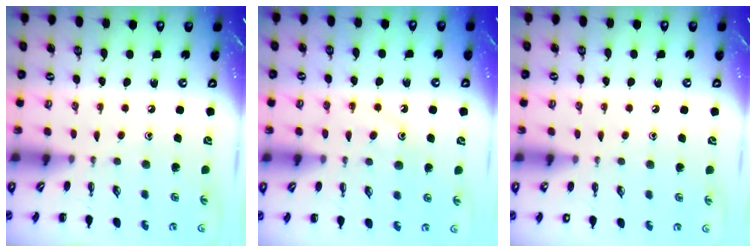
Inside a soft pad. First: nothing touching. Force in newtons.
{"total": 10.3, "press": 10.3, "slide": 0.7}
{"total": 2.1, "press": 2.0, "slide": 0.6}